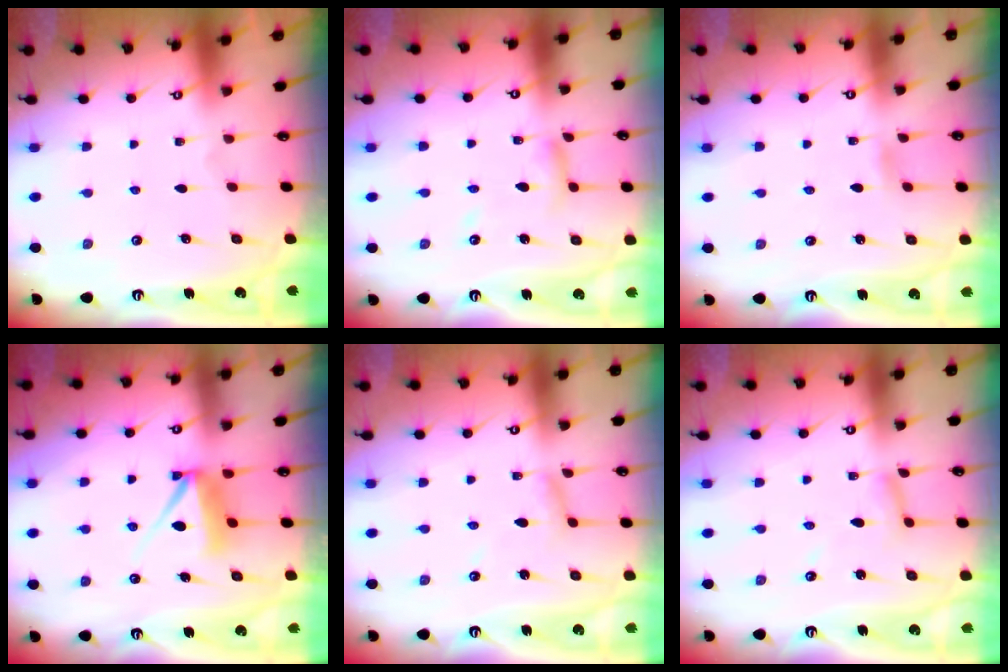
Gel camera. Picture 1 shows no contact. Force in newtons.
{"total": 7.1, "press": 7.1, "slide": 0.5}
{"total": 2.0, "press": 2.0, "slide": 0.2}
{"total": 7.0, "press": 7.0, "slide": 0.7}
{"total": 4.6, "press": 4.6, "slide": 0.3}
{"total": 4.2, "press": 4.2, "slide": 0.3}